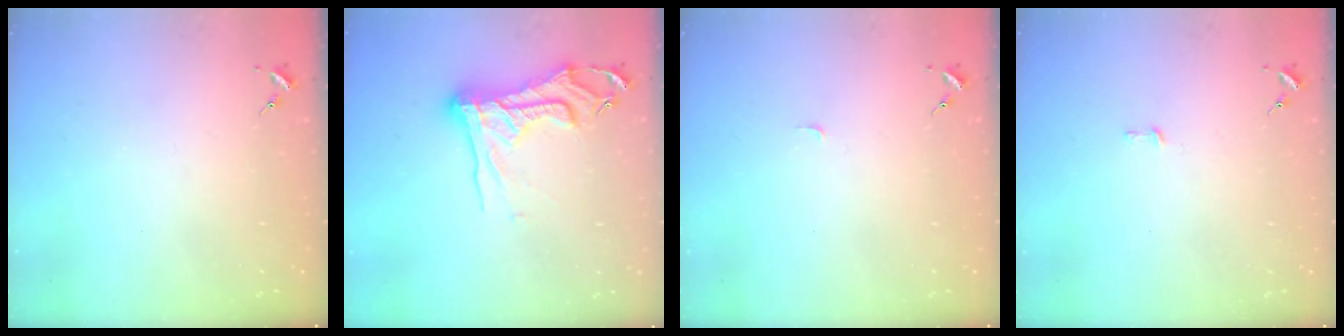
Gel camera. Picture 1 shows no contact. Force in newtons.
{"total": 15.8, "press": 15.7, "slide": 1.5}
{"total": 2.5, "press": 2.5, "slide": 0.3}
{"total": 3.5, "press": 3.5, "slide": 0.3}